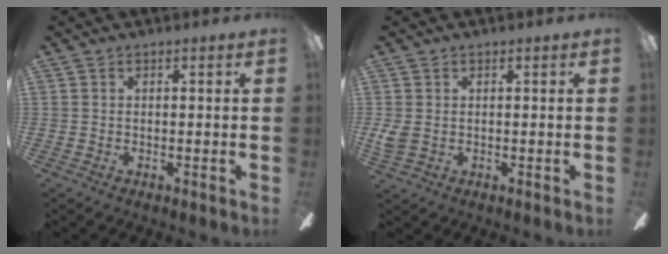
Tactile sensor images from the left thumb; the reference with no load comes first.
{"total": 3.0, "force": [0.4, 2.3, 1.9], "torque": [-0.034, 0.000, 0.005]}